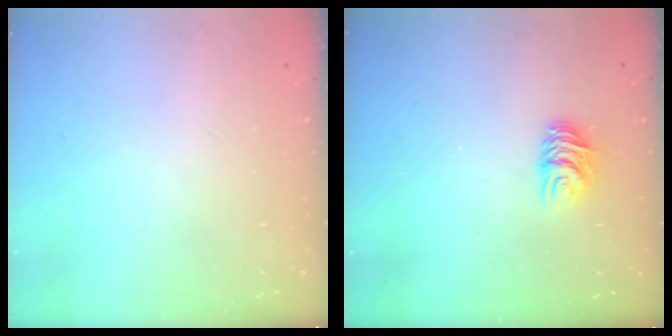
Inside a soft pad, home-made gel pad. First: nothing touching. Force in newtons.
{"total": 6.9, "press": 6.9, "slide": 0.5}